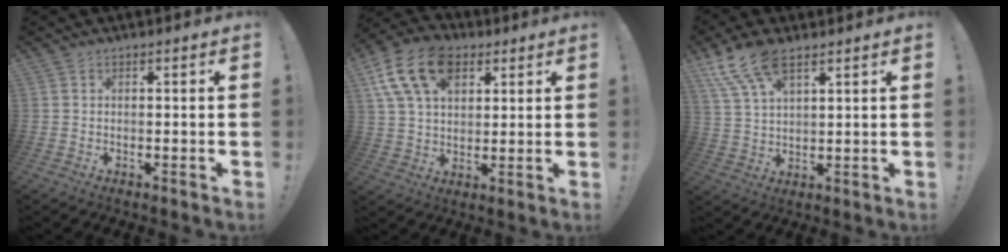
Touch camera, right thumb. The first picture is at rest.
{"total": 16.8, "force": [7.4, 11.2, 10.2], "torque": [-0.184, -0.025, 0.138]}
{"total": 10.7, "force": [7.1, 4.4, 6.7], "torque": [-0.126, -0.027, 0.137]}